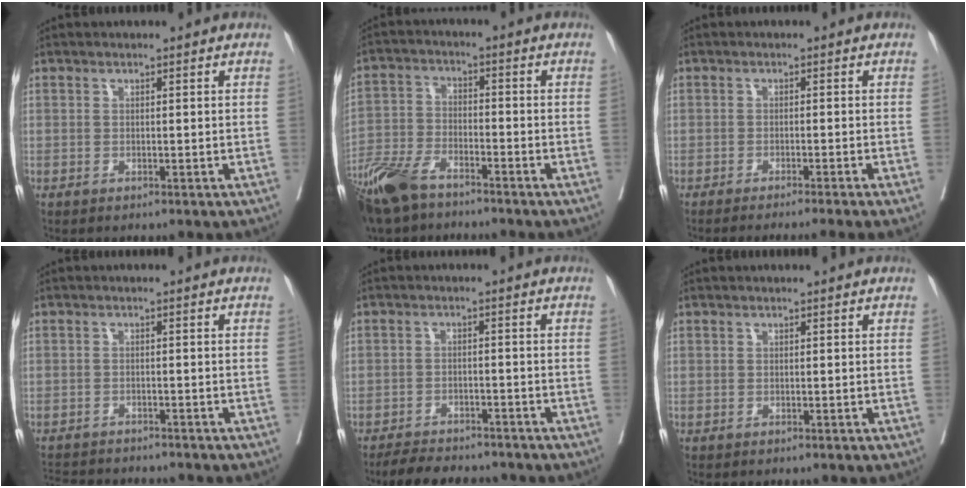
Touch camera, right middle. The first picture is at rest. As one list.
[{"total": 11.9, "force": [-9.1, 4.1, 6.5], "torque": [-0.136, -0.028, -0.175]}, {"total": 6.7, "force": [-5.7, -1.3, 3.3], "torque": [-0.012, -0.010, -0.079]}, {"total": 8.4, "force": [-7.9, 1.5, 2.3], "torque": [-0.036, -0.003, -0.112]}, {"total": 7.9, "force": [-7.2, 2.2, 2.5], "torque": [-0.033, -0.007, -0.107]}, {"total": 0.0}]